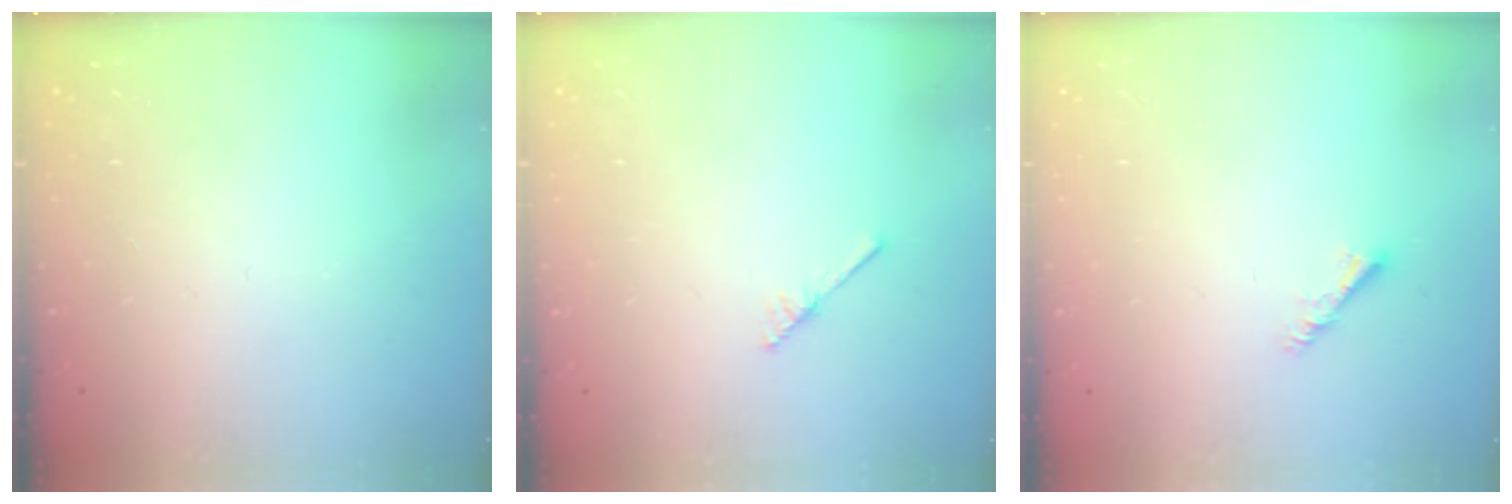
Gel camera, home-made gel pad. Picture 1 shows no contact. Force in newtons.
{"total": 2.5, "press": 2.4, "slide": 0.3}
{"total": 3.0, "press": 2.9, "slide": 0.6}